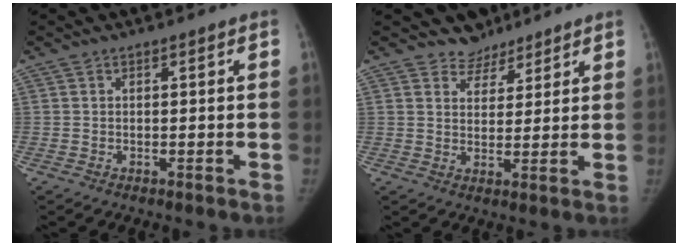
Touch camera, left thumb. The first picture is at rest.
{"total": 4.9, "force": [3.9, 2.8, -0.7], "torque": [0.041, -0.031, 0.057]}